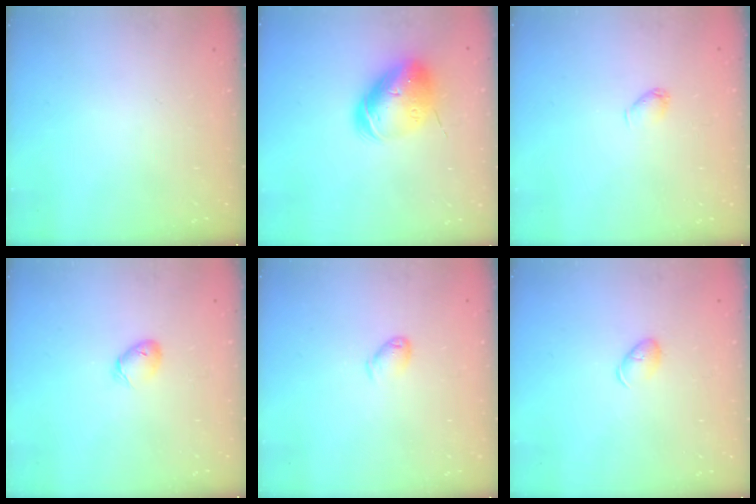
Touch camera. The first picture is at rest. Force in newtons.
{"total": 13.6, "press": 13.5, "slide": 2.0}
{"total": 2.5, "press": 2.5, "slide": 0.5}
{"total": 5.5, "press": 5.4, "slide": 1.0}
{"total": 3.8, "press": 3.7, "slide": 0.7}
{"total": 6.0, "press": 5.9, "slide": 0.9}